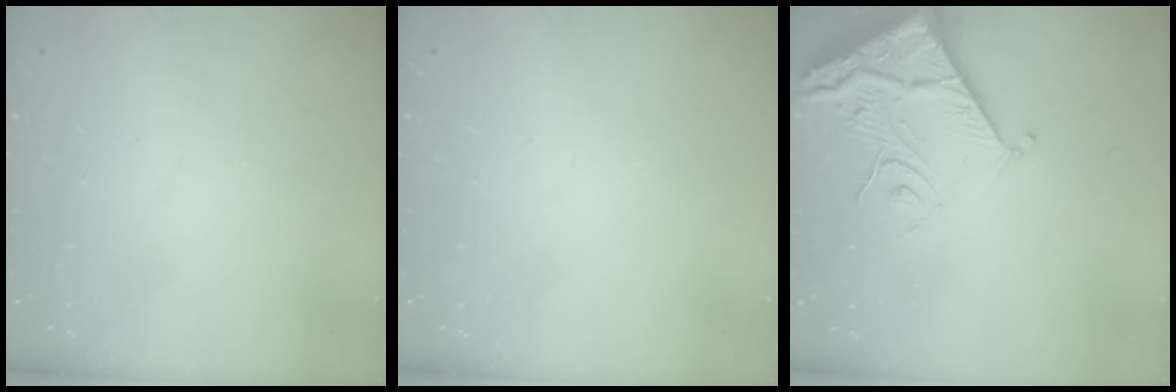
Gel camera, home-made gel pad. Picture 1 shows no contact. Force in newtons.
{"total": 0.0}
{"total": 11.3, "press": 11.3, "slide": 1.4}